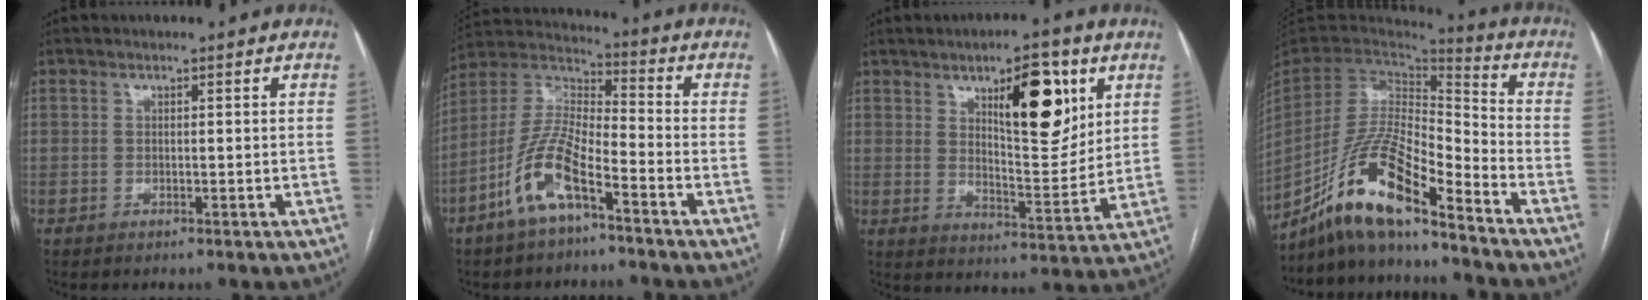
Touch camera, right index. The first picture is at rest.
{"total": 11.5, "force": [-6.3, 3.2, 9.1], "torque": [-0.200, 0.005, -0.125]}
{"total": 13.0, "force": [6.0, 3.9, 10.9], "torque": [-0.158, -0.003, 0.098]}
{"total": 15.3, "force": [-11.3, 2.4, 10.2], "torque": [-0.198, 0.006, -0.207]}